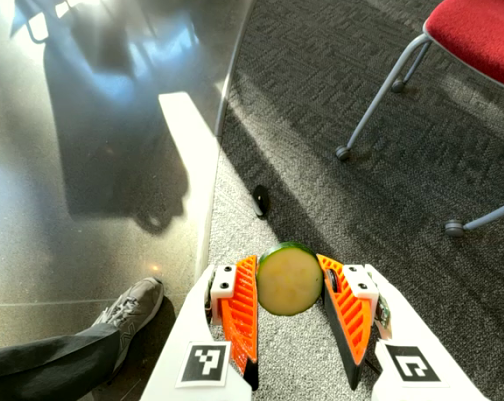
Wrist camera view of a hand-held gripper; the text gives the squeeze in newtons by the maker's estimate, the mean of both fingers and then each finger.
{"total": 8.3, "left": 8.5, "right": 8.2}